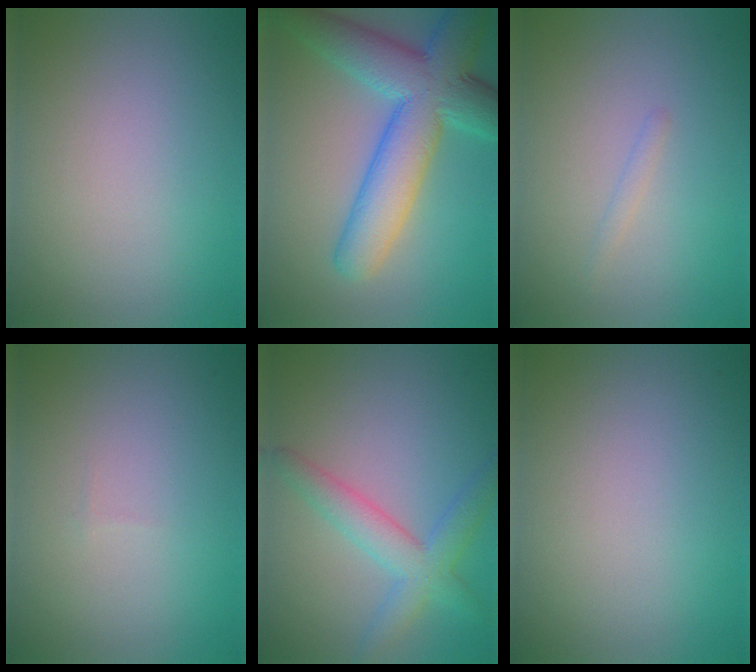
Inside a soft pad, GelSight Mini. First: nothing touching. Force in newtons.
{"total": 9.5, "press": 9.5, "slide": 0.2}
{"total": 0.6, "press": 0.6, "slide": 0.0}
{"total": 0.0}
{"total": 2.9, "press": 2.9, "slide": 0.2}
{"total": 0.0}